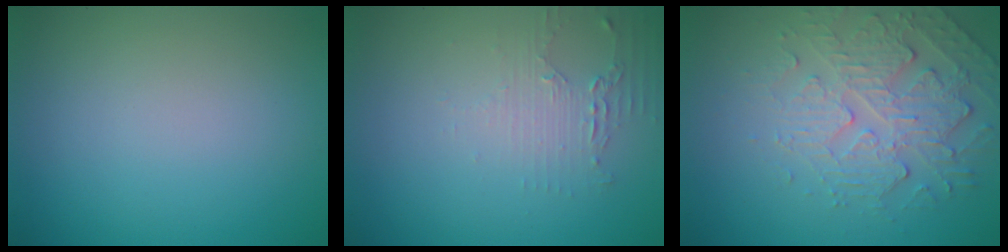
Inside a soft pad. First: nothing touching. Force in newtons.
{"total": 1.7, "press": 1.7, "slide": 0.3}
{"total": 4.8, "press": 3.5, "slide": 3.3}